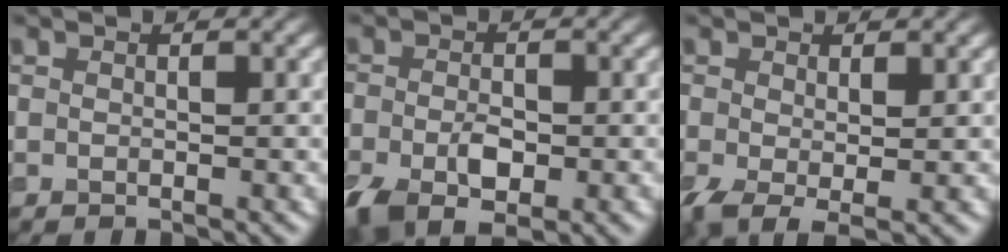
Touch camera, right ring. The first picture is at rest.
{"total": 6.1, "force": [-2.6, 3.3, 4.4], "torque": [-0.088, -0.011, -0.050]}
{"total": 3.6, "force": [-0.7, 1.6, 3.1], "torque": [-0.071, -0.012, -0.013]}